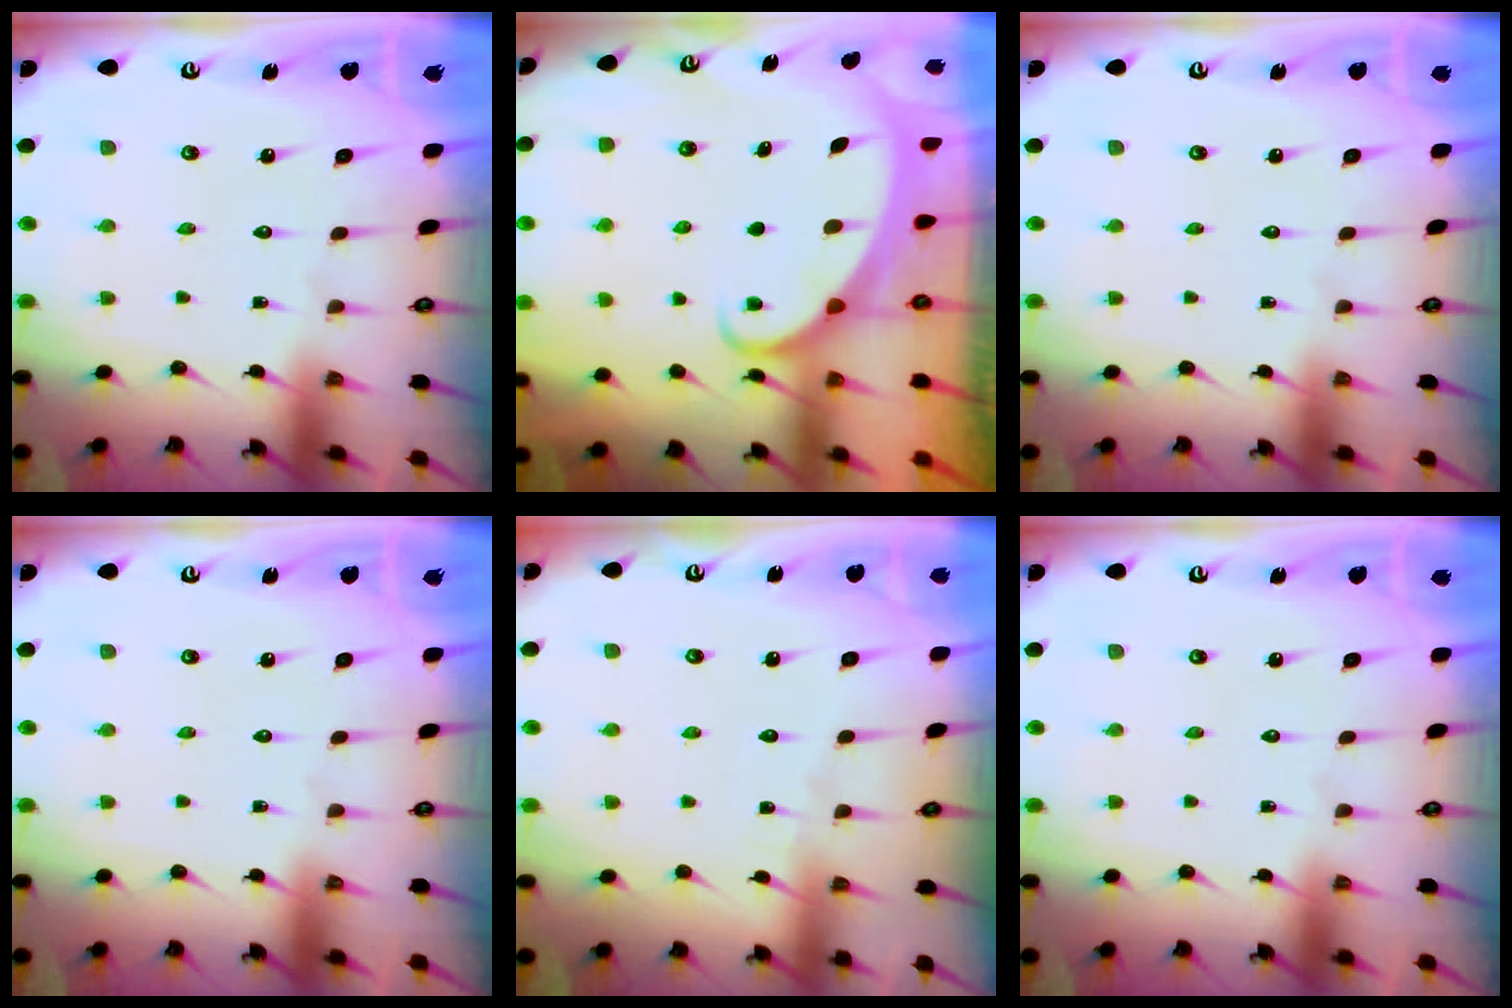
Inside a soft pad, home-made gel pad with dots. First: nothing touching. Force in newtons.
{"total": 2.1, "press": 2.1, "slide": 0.3}
{"total": 0.0}
{"total": 0.0}
{"total": 2.9, "press": 2.9, "slide": 0.3}
{"total": 0.0}